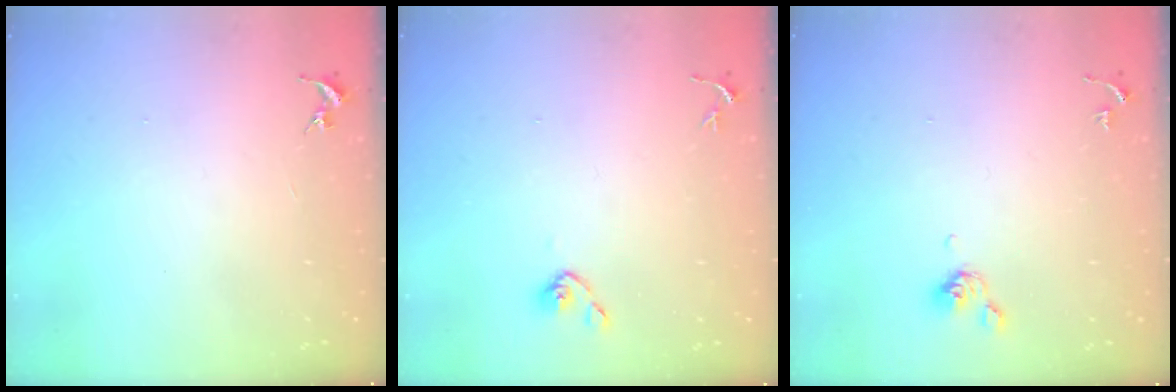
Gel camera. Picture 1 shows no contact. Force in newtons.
{"total": 4.3, "press": 4.2, "slide": 1.1}
{"total": 5.5, "press": 5.4, "slide": 0.9}